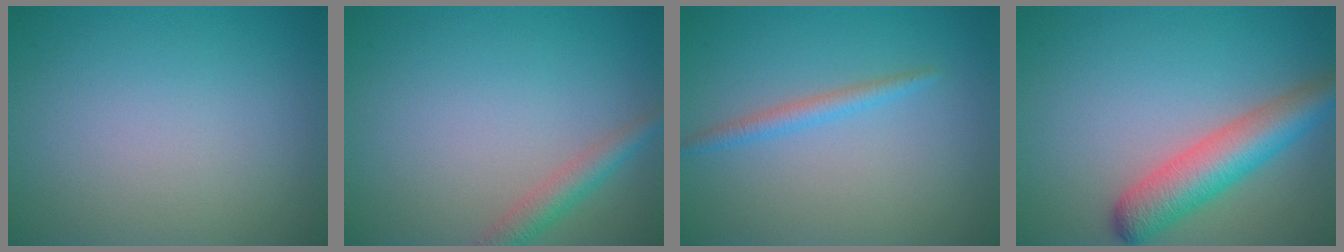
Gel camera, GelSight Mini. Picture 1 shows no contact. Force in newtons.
{"total": 2.4, "press": 2.4, "slide": 0.1}
{"total": 1.6, "press": 1.6, "slide": 0.1}
{"total": 5.7, "press": 5.7, "slide": 0.3}